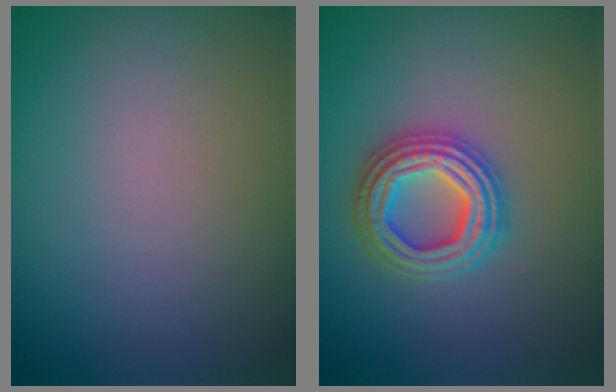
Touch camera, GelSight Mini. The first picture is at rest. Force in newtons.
{"total": 4.1, "press": 4.0, "slide": 0.7}